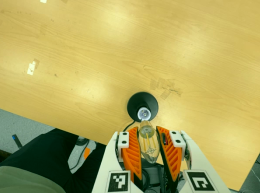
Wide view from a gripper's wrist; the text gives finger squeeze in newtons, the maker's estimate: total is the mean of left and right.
{"total": 21.7, "left": 24.3, "right": 19.2}